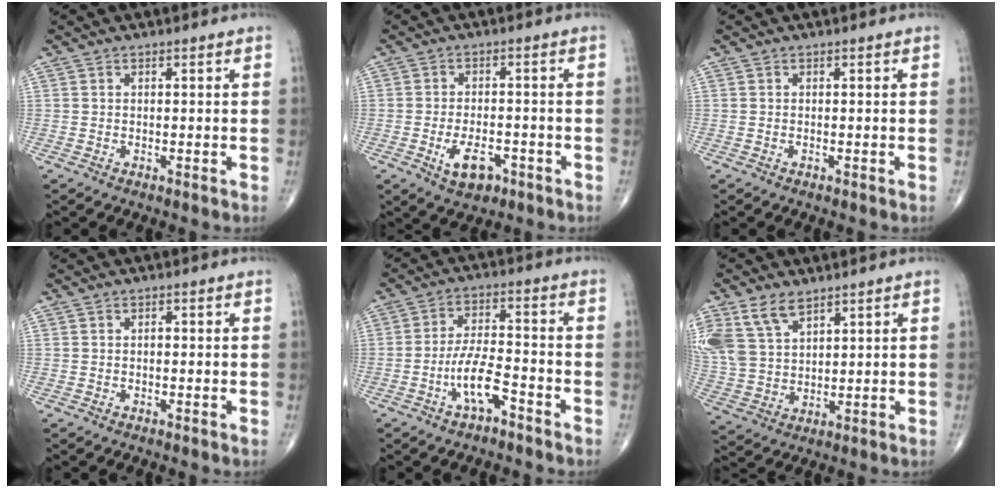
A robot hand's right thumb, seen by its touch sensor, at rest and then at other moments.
{"total": 6.3, "force": [-2.9, 3.4, 4.5], "torque": [-0.067, 0.010, -0.043]}
{"total": 0.0}
{"total": 0.7, "force": [0.0, 0.4, 0.5], "torque": [-0.010, 0.001, 0.000]}
{"total": 7.6, "force": [-4.1, 2.5, 5.8], "torque": [-0.111, 0.036, -0.075]}
{"total": 11.7, "force": [6.8, 6.7, 6.7], "torque": [-0.140, -0.012, 0.147]}